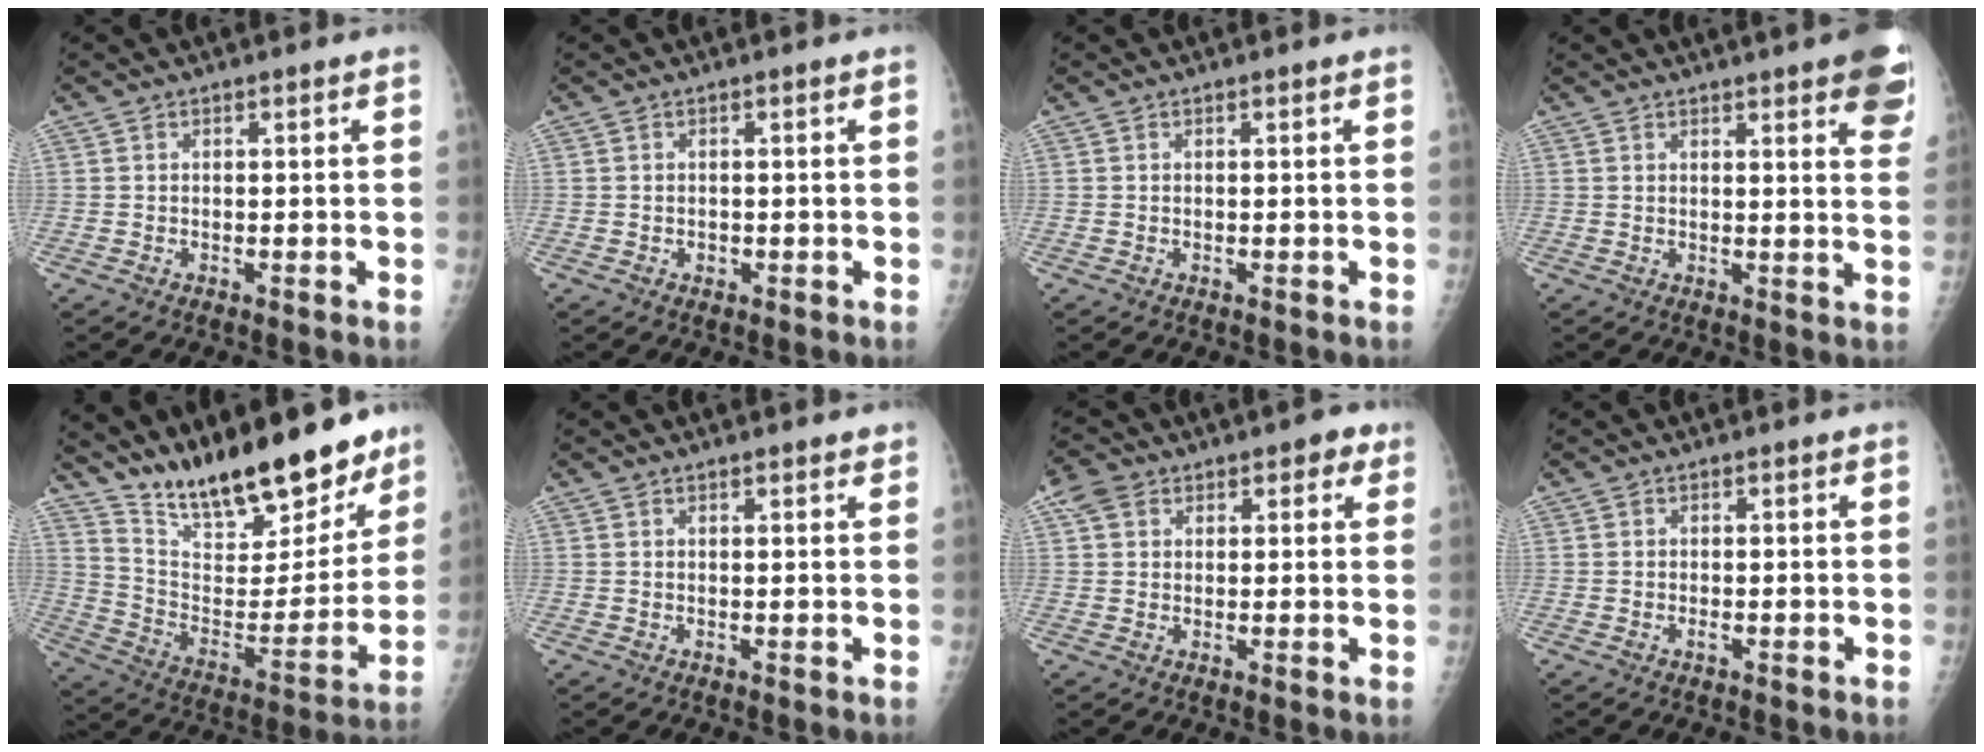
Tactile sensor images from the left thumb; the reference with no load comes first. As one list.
[{"total": 0.7, "force": [-0.2, 0.6, 0.4], "torque": [-0.002, 0.004, -0.001]}, {"total": 0.0}, {"total": 12.2, "force": [7.1, 2.5, 9.7], "torque": [-0.095, -0.022, 0.072]}, {"total": 24.0, "force": [19.3, 7.7, 11.9], "torque": [-0.149, -0.099, 0.318]}, {"total": 1.9, "force": [1.5, 0.4, 1.0], "torque": [-0.008, -0.002, 0.019]}, {"total": 7.5, "force": [3.9, 5.1, 3.9], "torque": [-0.032, 0.001, 0.061]}, {"total": 0.6, "force": [-0.1, 0.1, 0.6], "torque": [-0.010, 0.004, 0.000]}]